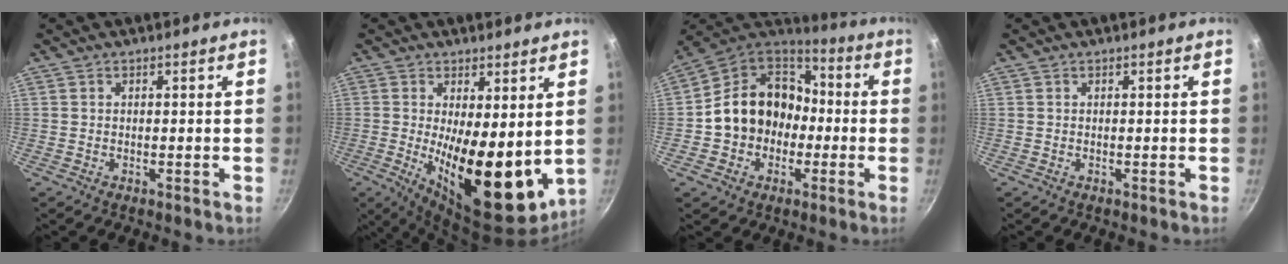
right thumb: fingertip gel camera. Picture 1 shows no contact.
{"total": 17.4, "force": [0.1, 7.2, 15.9], "torque": [-0.207, -0.034, 0.014]}
{"total": 16.7, "force": [-1.8, 14.0, 9.0], "torque": [-0.128, 0.054, -0.038]}
{"total": 0.0}